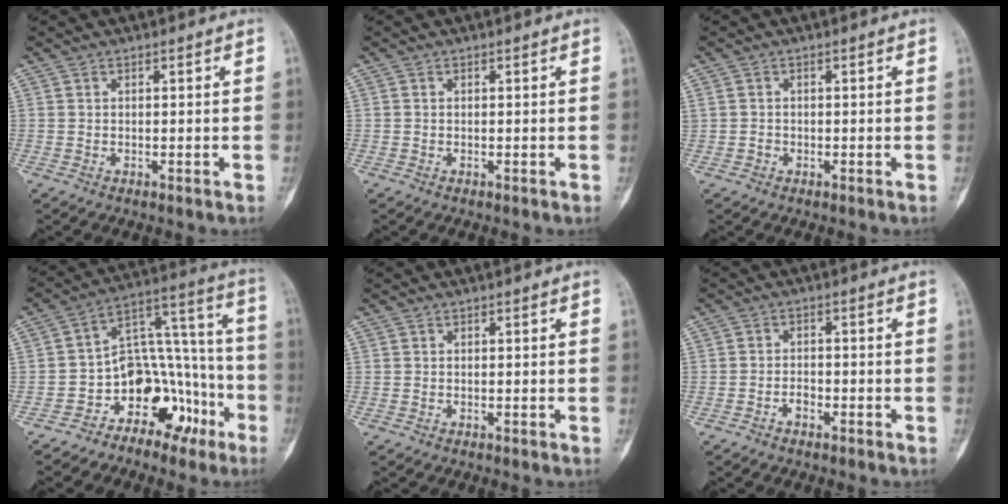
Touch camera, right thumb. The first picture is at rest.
{"total": 0.0}
{"total": 1.0, "force": [-0.3, 0.9, 0.3], "torque": [-0.003, 0.004, -0.004]}
{"total": 15.3, "force": [-8.3, 9.9, 8.2], "torque": [-0.063, 0.129, -0.133]}
{"total": 0.0}
{"total": 2.1, "force": [-1.4, 1.2, 1.1], "torque": [-0.018, 0.012, -0.025]}